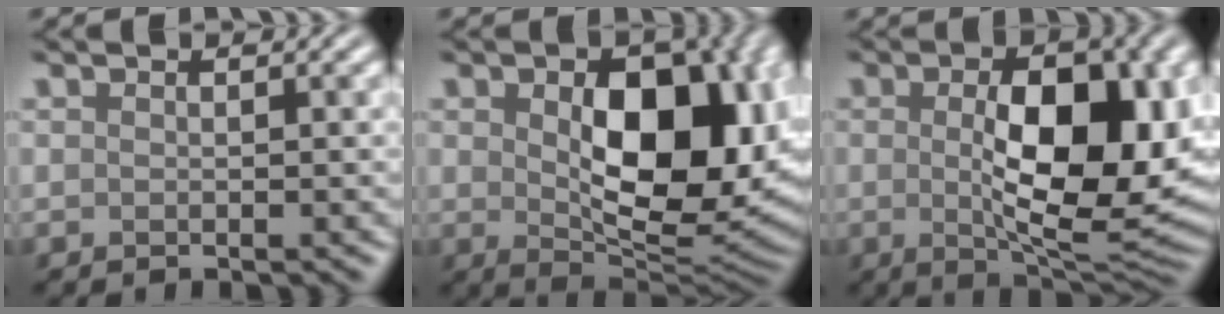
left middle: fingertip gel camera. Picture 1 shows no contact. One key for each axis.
{"total": 11.4, "fx": 1.2, "fy": 6.6, "fz": 9.3, "tx": -0.135, "ty": -0.013, "tz": 0.031}
{"total": 11.0, "fx": 0.3, "fy": 4.7, "fz": 9.9, "tx": -0.147, "ty": -0.003, "tz": 0.011}